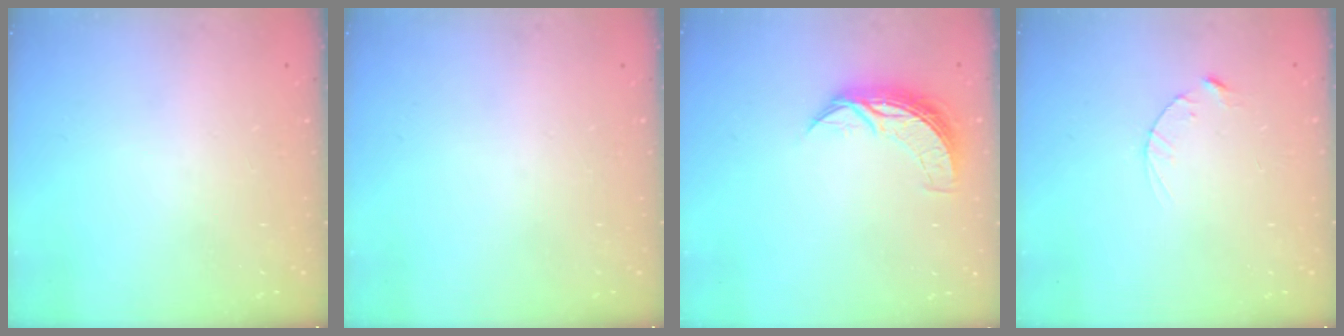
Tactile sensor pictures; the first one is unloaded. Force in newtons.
{"total": 0.0}
{"total": 7.5, "press": 7.5, "slide": 0.4}
{"total": 2.5, "press": 2.5, "slide": 0.4}